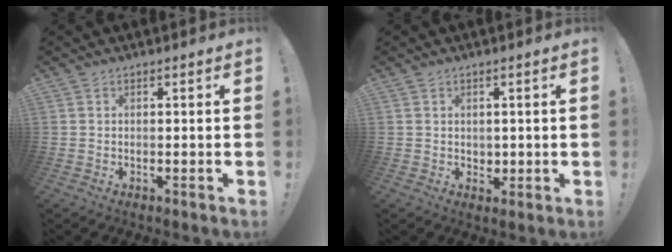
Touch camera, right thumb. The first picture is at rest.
{"total": 2.3, "force": [1.1, 2.0, 0.3], "torque": [0.004, -0.006, 0.020]}